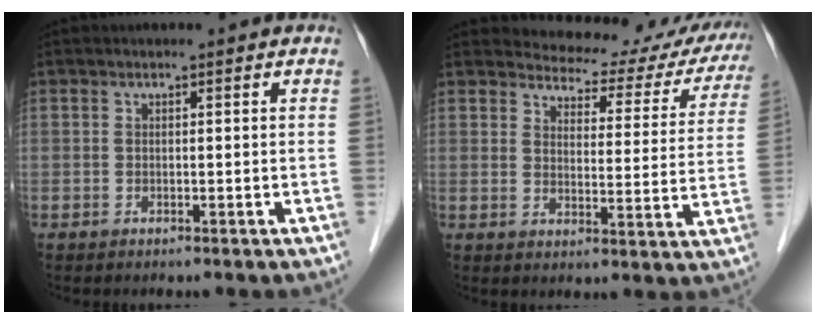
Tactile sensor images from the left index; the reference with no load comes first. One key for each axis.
{"total": 14.5, "fx": 13.9, "fy": 3.7, "fz": 1.8, "tx": 0.004, "ty": -0.040, "tz": 0.144}